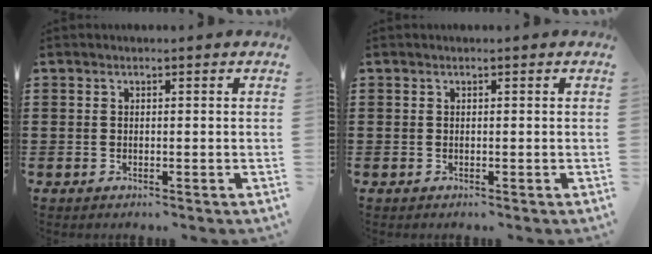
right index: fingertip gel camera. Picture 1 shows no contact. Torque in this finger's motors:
{"motor_torque": [0.70, 1.44, -0.01, 0.00]}